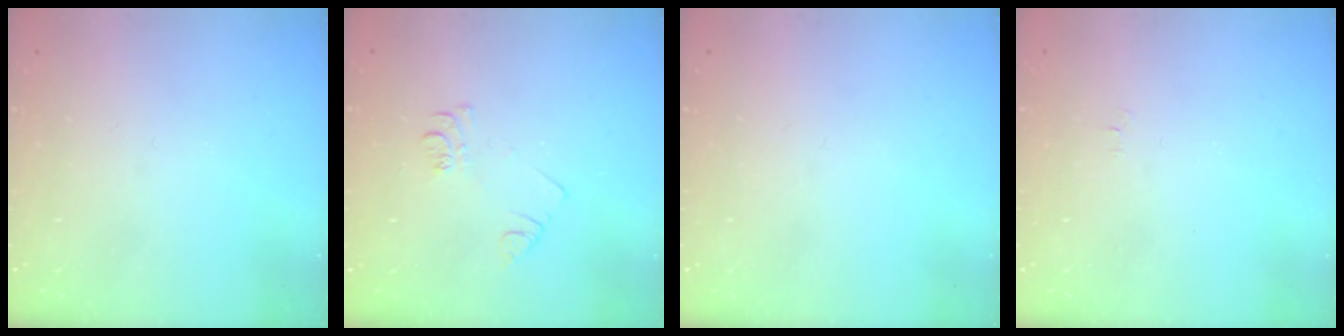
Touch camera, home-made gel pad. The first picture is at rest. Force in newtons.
{"total": 5.5, "press": 5.5, "slide": 0.5}
{"total": 0.0}
{"total": 2.5, "press": 2.5, "slide": 0.3}